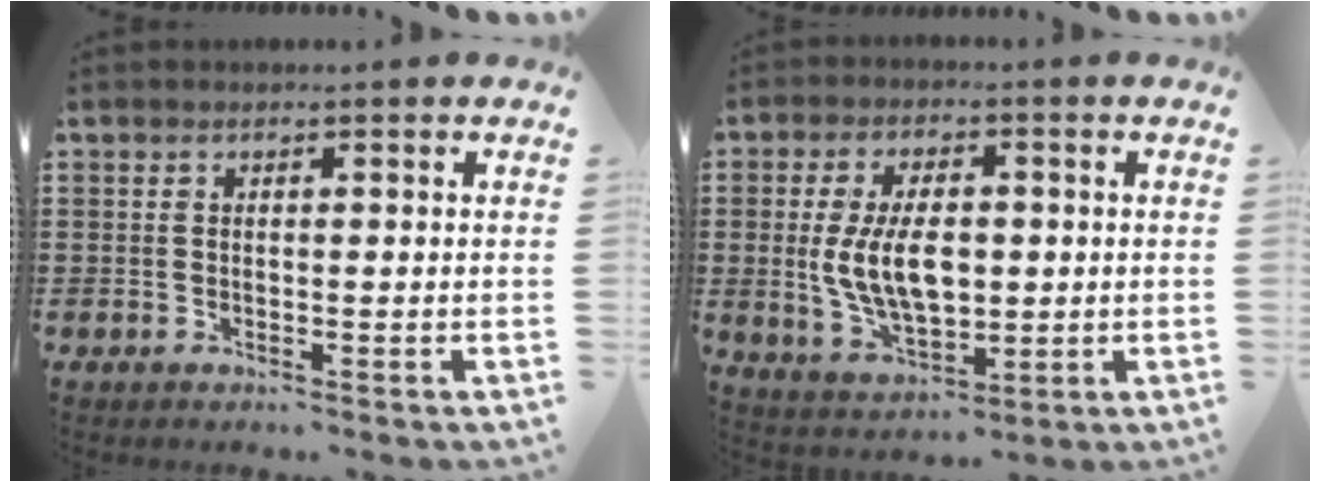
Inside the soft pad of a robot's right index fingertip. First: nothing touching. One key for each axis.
{"total": 9.3, "fx": 0.3, "fy": 5.2, "fz": 7.7, "tx": -0.150, "ty": 0.002, "tz": 0.001}